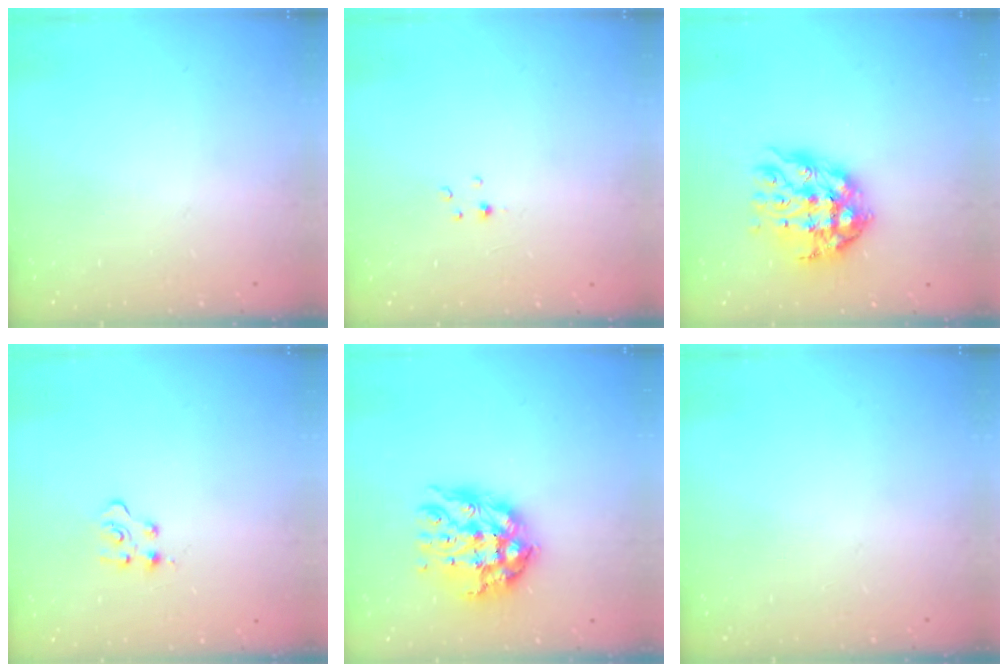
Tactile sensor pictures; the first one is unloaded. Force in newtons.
{"total": 1.5, "press": 1.4, "slide": 0.2}
{"total": 14.3, "press": 14.2, "slide": 1.2}
{"total": 4.4, "press": 4.4, "slide": 0.5}
{"total": 14.7, "press": 14.6, "slide": 1.3}
{"total": 0.0}